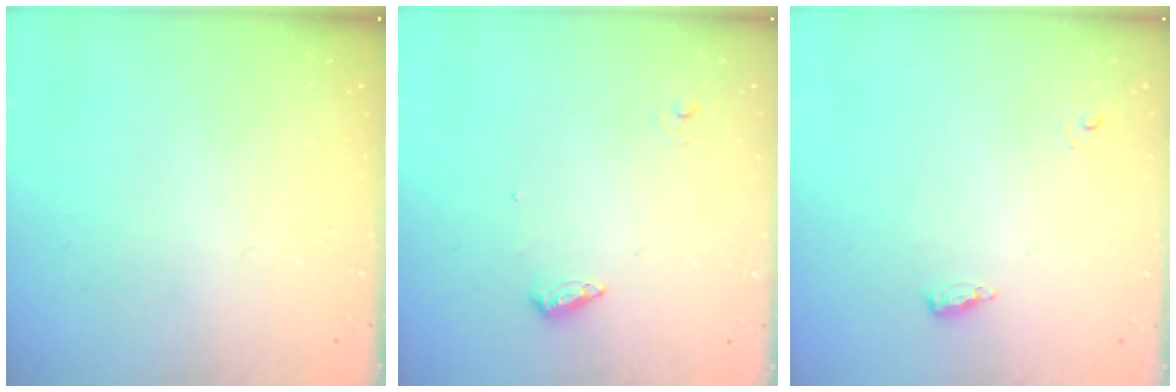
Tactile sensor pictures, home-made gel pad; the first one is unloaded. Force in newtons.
{"total": 5.9, "press": 5.8, "slide": 1.4}
{"total": 4.6, "press": 4.4, "slide": 1.1}